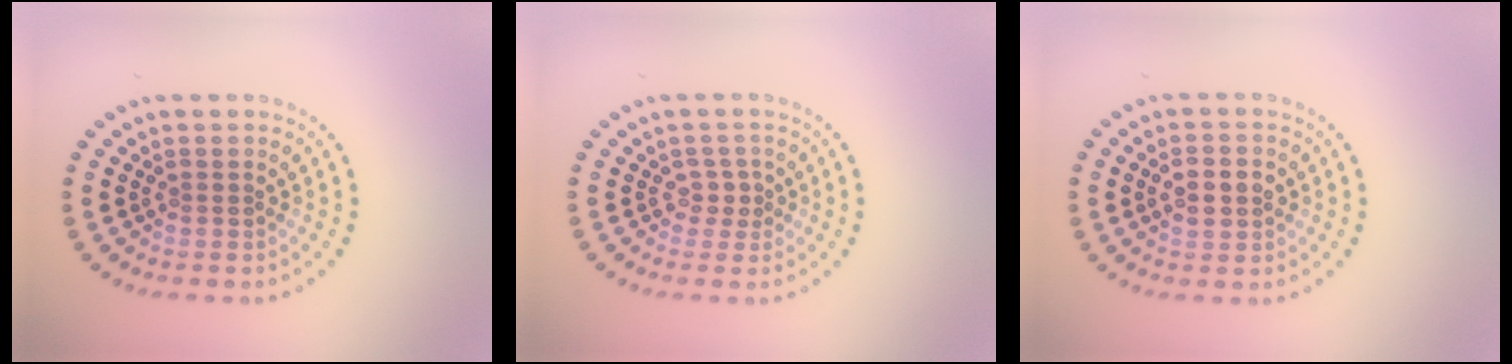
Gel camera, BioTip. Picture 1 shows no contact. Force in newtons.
{"total": 1.4, "press": 1.1, "slide": 0.8}
{"total": 2.9, "press": 2.9, "slide": 0.1}